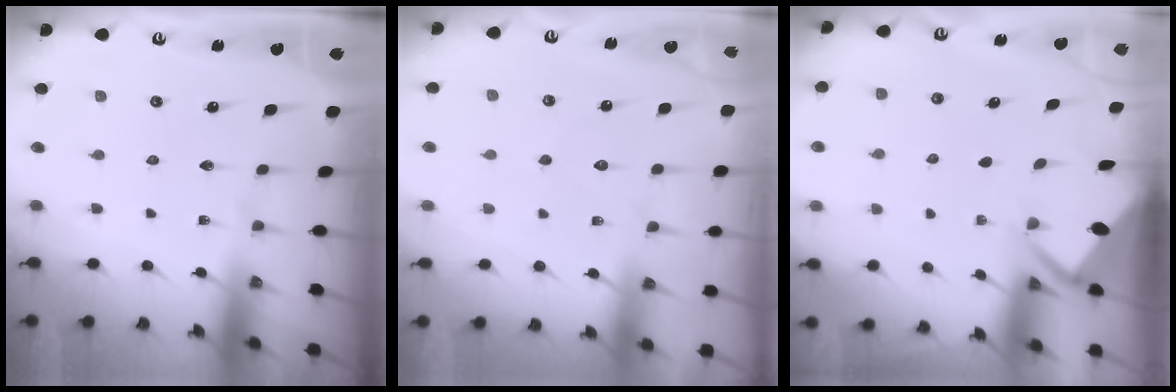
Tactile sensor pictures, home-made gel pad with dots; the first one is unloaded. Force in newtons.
{"total": 4.6, "press": 4.5, "slide": 0.6}
{"total": 2.5, "press": 2.5, "slide": 0.3}